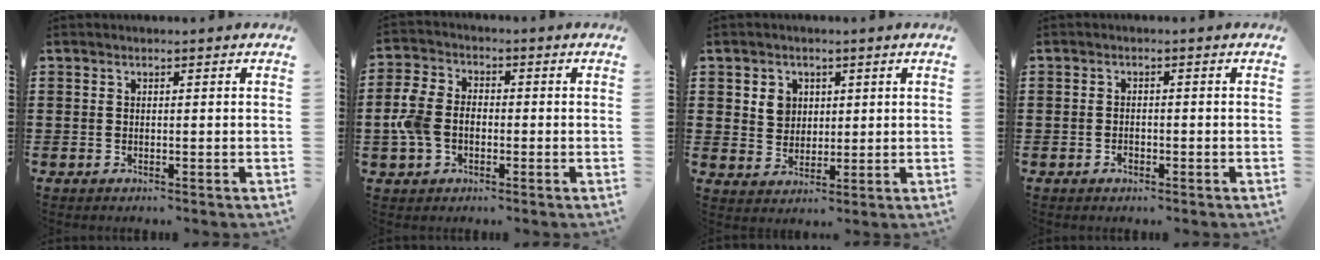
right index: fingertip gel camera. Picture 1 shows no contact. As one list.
[{"total": 5.9, "force": [-1.5, 4.2, 3.9], "torque": [-0.108, 0.002, -0.036]}, {"total": 3.7, "force": [1.4, 3.2, 1.2], "torque": [-0.027, 0.006, 0.024]}, {"total": 1.0, "force": [-0.7, 0.5, 0.5], "torque": [-0.012, -0.005, -0.013]}]